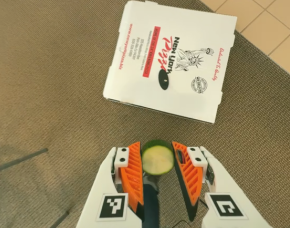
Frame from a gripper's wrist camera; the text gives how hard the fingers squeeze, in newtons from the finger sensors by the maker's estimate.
{"total": 9.5, "left": 9.8, "right": 9.3}